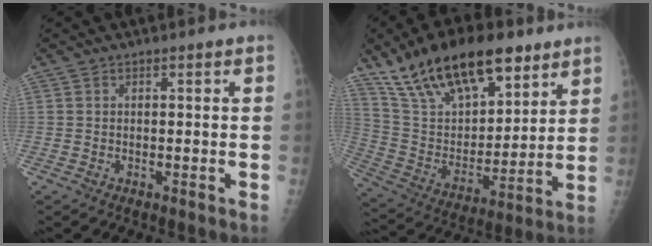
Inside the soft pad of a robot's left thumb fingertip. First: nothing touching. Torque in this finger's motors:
{"motor_torque": [0.42, 0.45, 1.18, -1.59, 0.46]}